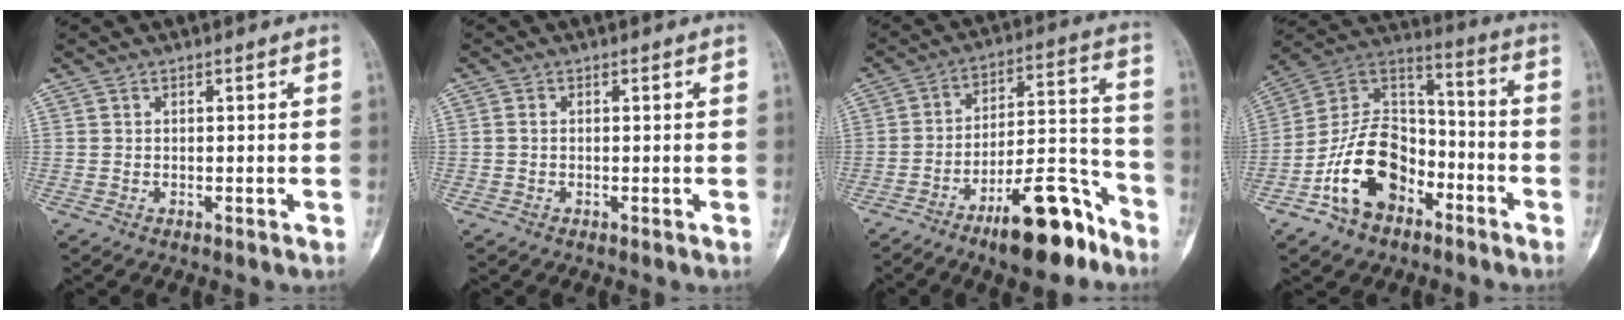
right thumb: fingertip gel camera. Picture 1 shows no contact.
{"total": 0.6, "force": [-0.1, 0.3, 0.4], "torque": [-0.010, 0.000, -0.005]}
{"total": 16.6, "force": [-10.8, 5.4, 11.4], "torque": [-0.155, 0.091, -0.174]}
{"total": 17.1, "force": [-7.9, 11.4, 10.1], "torque": [-0.152, 0.080, -0.146]}